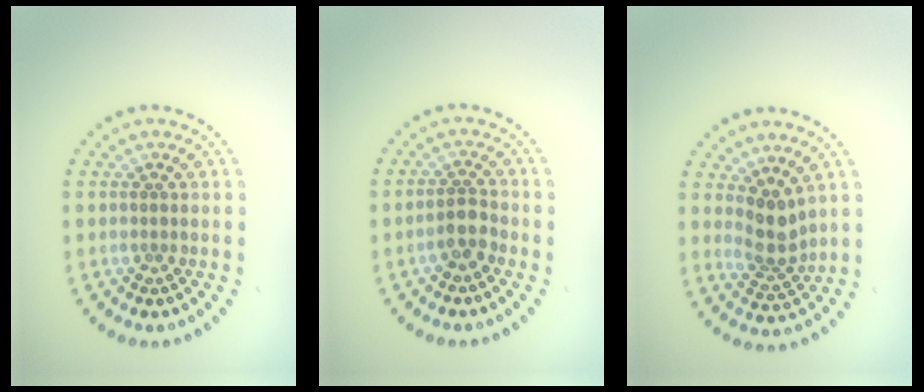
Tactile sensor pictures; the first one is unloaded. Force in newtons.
{"total": 2.0, "press": 1.7, "slide": 1.0}
{"total": 2.9, "press": 2.2, "slide": 1.9}